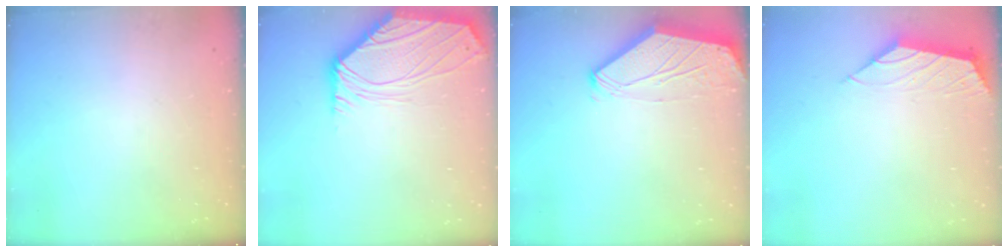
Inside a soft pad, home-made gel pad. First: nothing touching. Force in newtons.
{"total": 3.0, "press": 2.9, "slide": 0.5}
{"total": 0.0}
{"total": 1.6, "press": 1.5, "slide": 0.5}